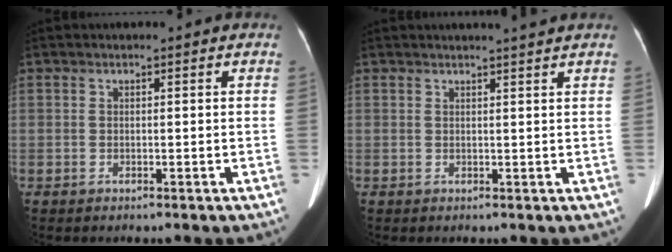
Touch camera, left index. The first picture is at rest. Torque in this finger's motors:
{"motor_torque": [0.30, -0.52, -0.01, 0.06]}